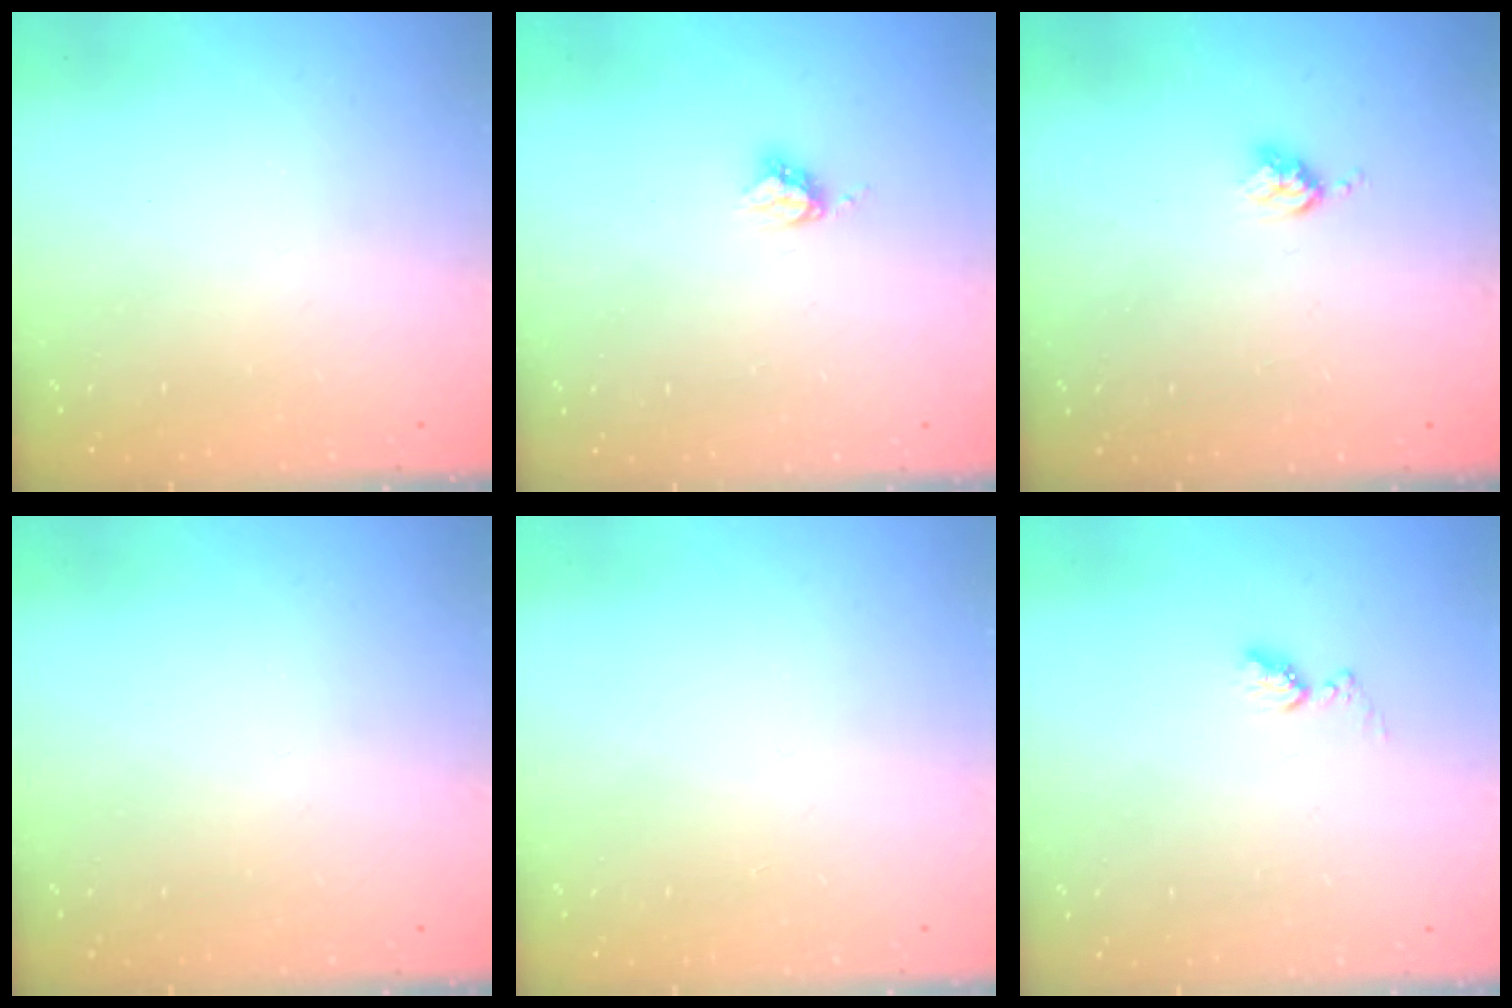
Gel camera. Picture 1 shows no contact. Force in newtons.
{"total": 4.0, "press": 4.0, "slide": 0.0}
{"total": 3.9, "press": 3.8, "slide": 0.5}
{"total": 0.0}
{"total": 0.0}
{"total": 5.0, "press": 5.0, "slide": 0.6}